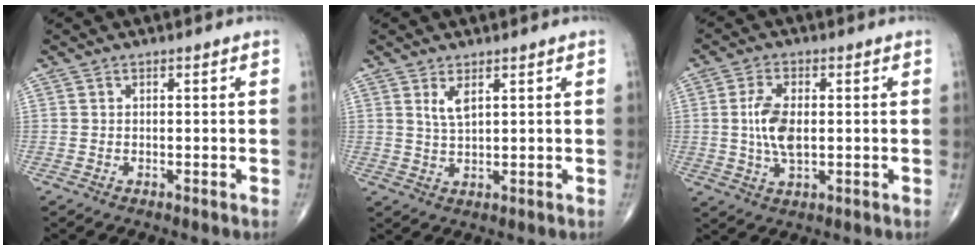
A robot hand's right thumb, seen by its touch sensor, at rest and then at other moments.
{"total": 3.0, "force": [1.5, 0.9, 2.4], "torque": [-0.049, -0.011, 0.035]}
{"total": 7.9, "force": [0.6, 3.4, 7.1], "torque": [-0.154, -0.008, 0.016]}